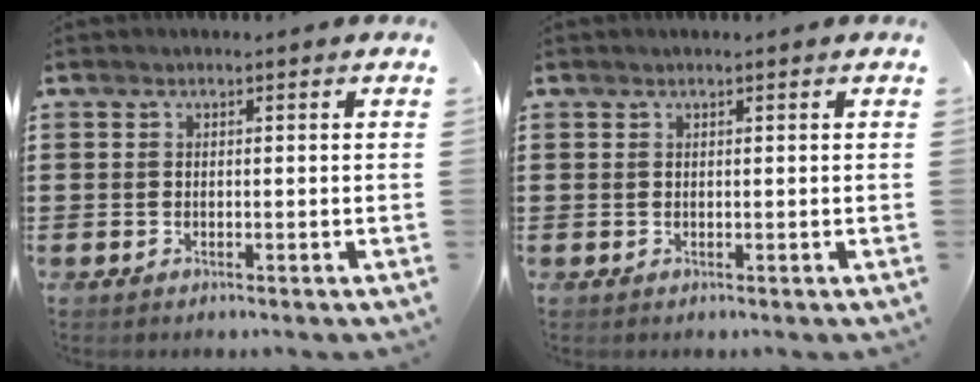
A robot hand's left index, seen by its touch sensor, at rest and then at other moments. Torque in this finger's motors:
{"motor_torque": [-0.11, 0.29, -0.04, -0.01]}